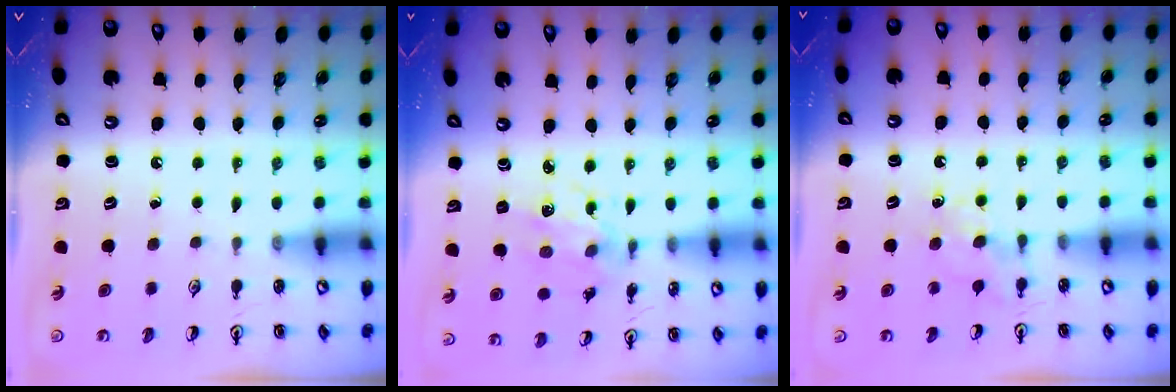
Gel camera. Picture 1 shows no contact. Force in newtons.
{"total": 4.7, "press": 4.5, "slide": 1.3}
{"total": 4.7, "press": 4.6, "slide": 0.6}